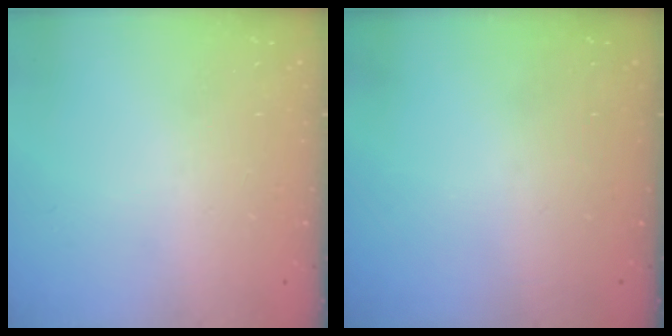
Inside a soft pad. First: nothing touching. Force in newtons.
{"total": 0.0}